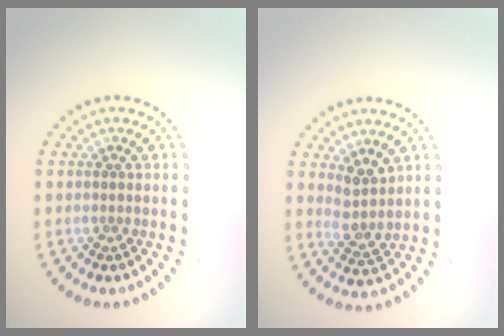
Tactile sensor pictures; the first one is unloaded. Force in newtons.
{"total": 2.3, "press": 1.9, "slide": 1.3}